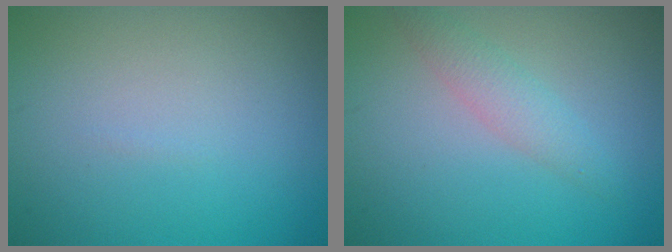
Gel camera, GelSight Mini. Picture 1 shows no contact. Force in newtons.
{"total": 2.1, "press": 2.1, "slide": 0.1}